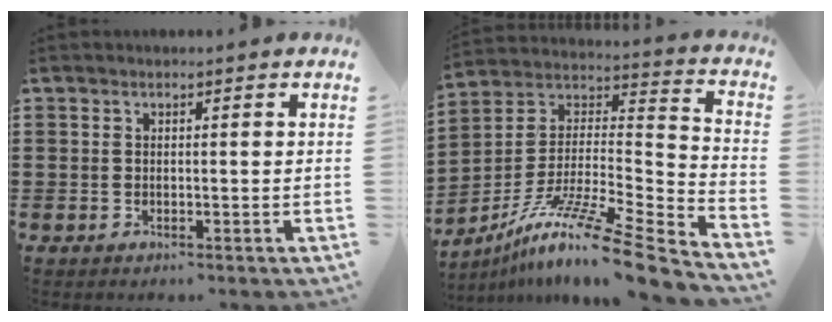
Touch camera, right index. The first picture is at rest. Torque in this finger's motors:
{"motor_torque": [1.25, 0.88, 0.55, 0.21]}